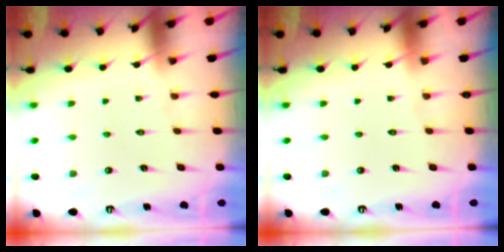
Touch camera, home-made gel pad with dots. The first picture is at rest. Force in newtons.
{"total": 0.0}